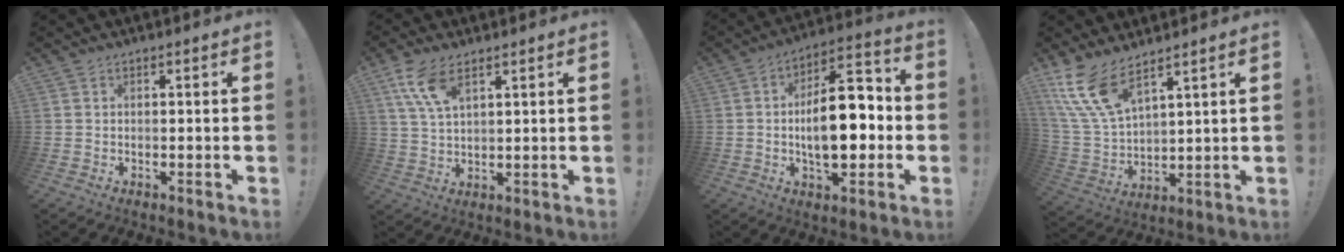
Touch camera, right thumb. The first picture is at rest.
{"total": 8.9, "force": [5.2, 3.7, 6.2], "torque": [-0.130, -0.015, 0.098]}
{"total": 17.1, "force": [-1.8, 8.5, 14.8], "torque": [-0.231, 0.009, -0.033]}
{"total": 12.4, "force": [9.0, 4.2, 7.4], "torque": [-0.170, -0.054, 0.174]}